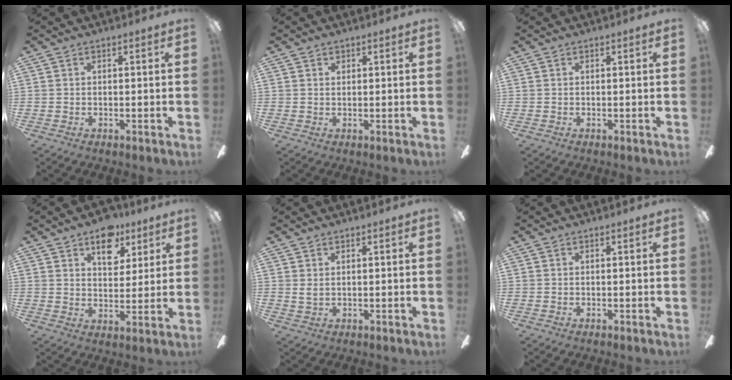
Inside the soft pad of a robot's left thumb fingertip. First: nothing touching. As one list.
[{"total": 0.9, "force": [0.6, 0.6, 0.4], "torque": [-0.008, 0.002, 0.012]}, {"total": 0.0}, {"total": 11.0, "force": [6.5, 6.5, 6.1], "torque": [-0.062, -0.025, 0.109]}, {"total": 1.6, "force": [0.9, 0.8, 1.1], "torque": [-0.024, 0.002, 0.015]}, {"total": 0.0}]